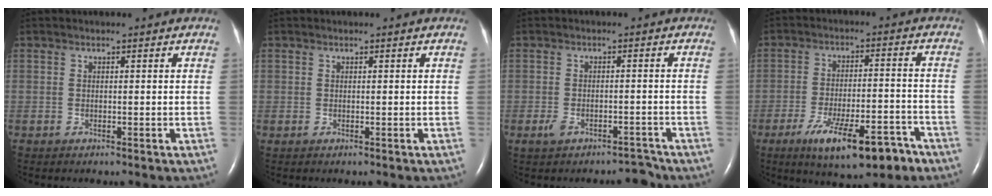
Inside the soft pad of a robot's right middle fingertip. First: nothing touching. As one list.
[{"total": 0.0}, {"total": 3.4, "force": [-2.7, 1.5, 1.4], "torque": [-0.027, 0.007, -0.040]}, {"total": 12.9, "force": [-8.1, 3.5, 9.4], "torque": [-0.150, -0.006, -0.122]}]